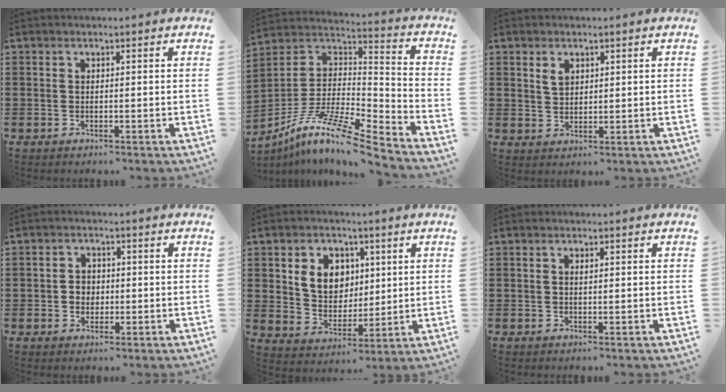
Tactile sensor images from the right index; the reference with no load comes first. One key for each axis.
{"total": 11.1, "fx": -8.4, "fy": 1.3, "fz": 7.0, "tx": -0.139, "ty": 0.003, "tz": -0.171}
{"total": 2.4, "fx": 1.2, "fy": 1.5, "fz": 1.3, "tx": -0.031, "ty": 0.005, "tz": 0.023}
{"total": 2.5, "fx": -0.4, "fy": 2.3, "fz": 0.9, "tx": -0.024, "ty": 0.008, "tz": -0.011}
{"total": 7.5, "fx": 2.3, "fy": 6.3, "fz": 3.3, "tx": -0.076, "ty": 0.015, "tz": 0.040}
{"total": 0.9, "fx": 0.1, "fy": 0.3, "fz": 0.8, "tx": -0.016, "ty": 0.001, "tz": 0.002}